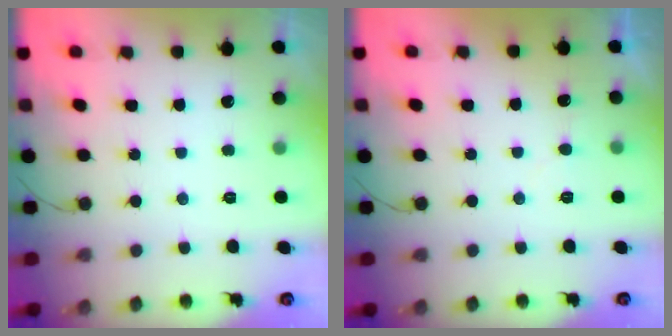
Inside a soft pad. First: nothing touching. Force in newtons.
{"total": 3.1, "press": 3.1, "slide": 0.2}